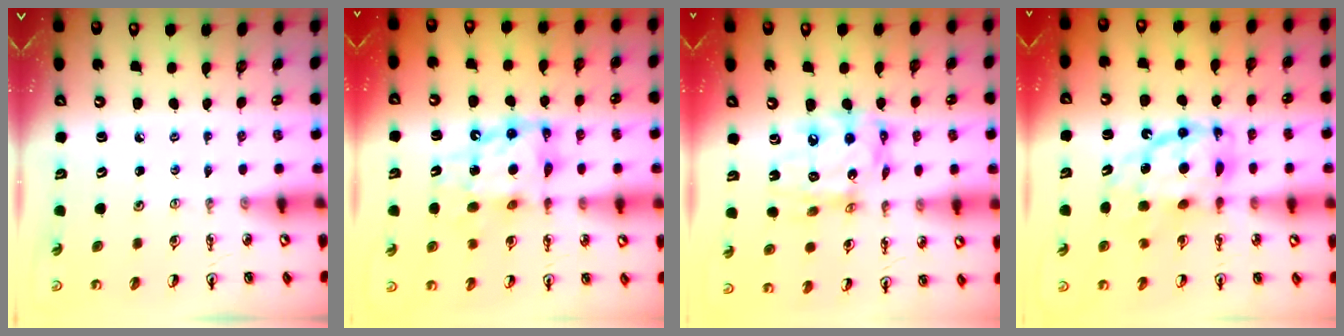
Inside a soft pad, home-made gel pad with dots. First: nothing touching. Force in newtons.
{"total": 11.7, "press": 11.6, "slide": 1.1}
{"total": 14.1, "press": 14.1, "slide": 1.0}
{"total": 13.6, "press": 13.5, "slide": 1.4}